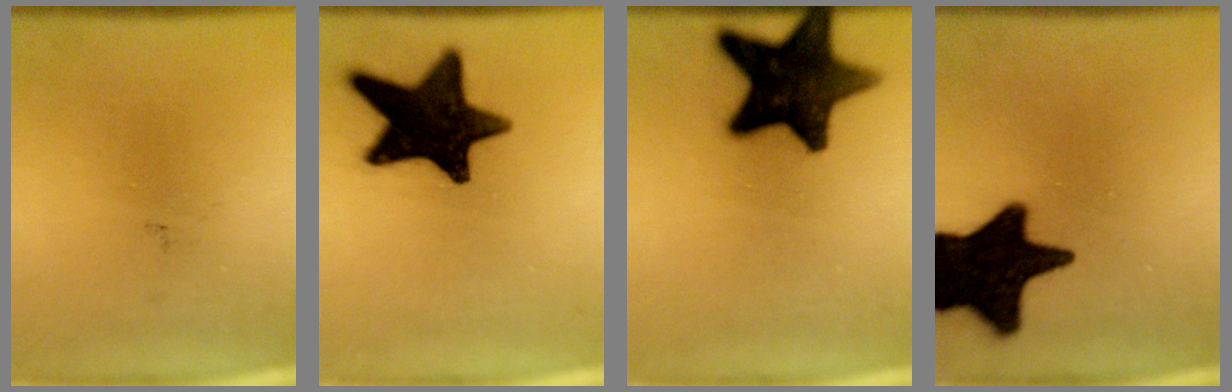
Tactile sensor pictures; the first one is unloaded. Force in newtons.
{"total": 16.7}
{"total": 16.3}
{"total": 19.7}